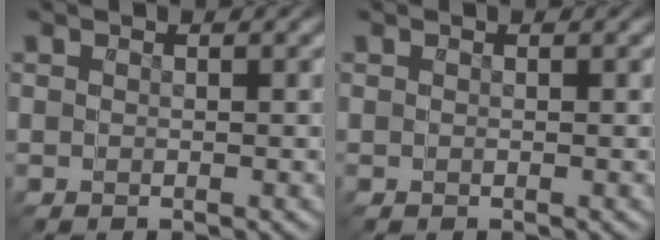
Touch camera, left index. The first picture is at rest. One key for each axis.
{"total": 0.0}